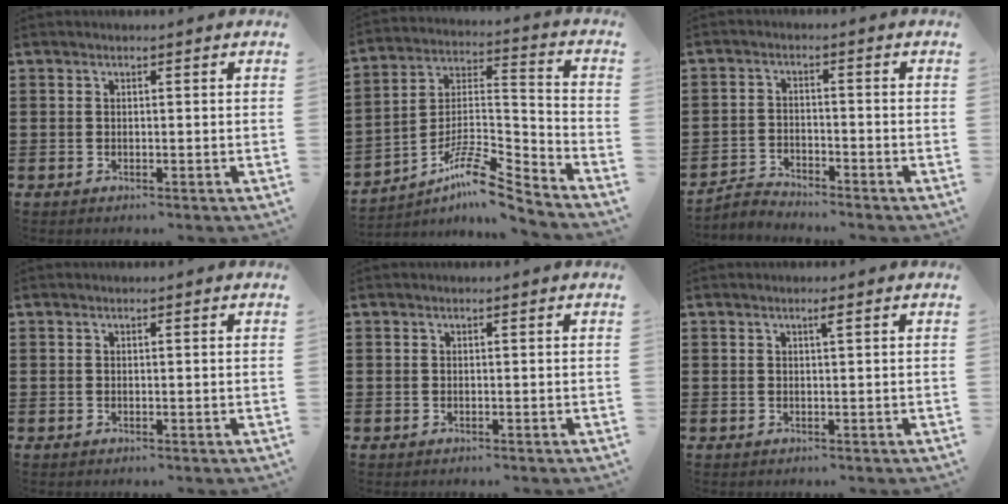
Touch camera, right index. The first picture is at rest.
{"total": 9.9, "force": [-7.9, 1.9, 5.6], "torque": [-0.103, 0.011, -0.155]}
{"total": 2.6, "force": [-2.6, 0.5, 0.1], "torque": [-0.009, 0.004, -0.057]}
{"total": 0.0}
{"total": 0.0}
{"total": 1.1, "force": [0.6, 0.0, 0.9], "torque": [-0.017, 0.000, 0.010]}